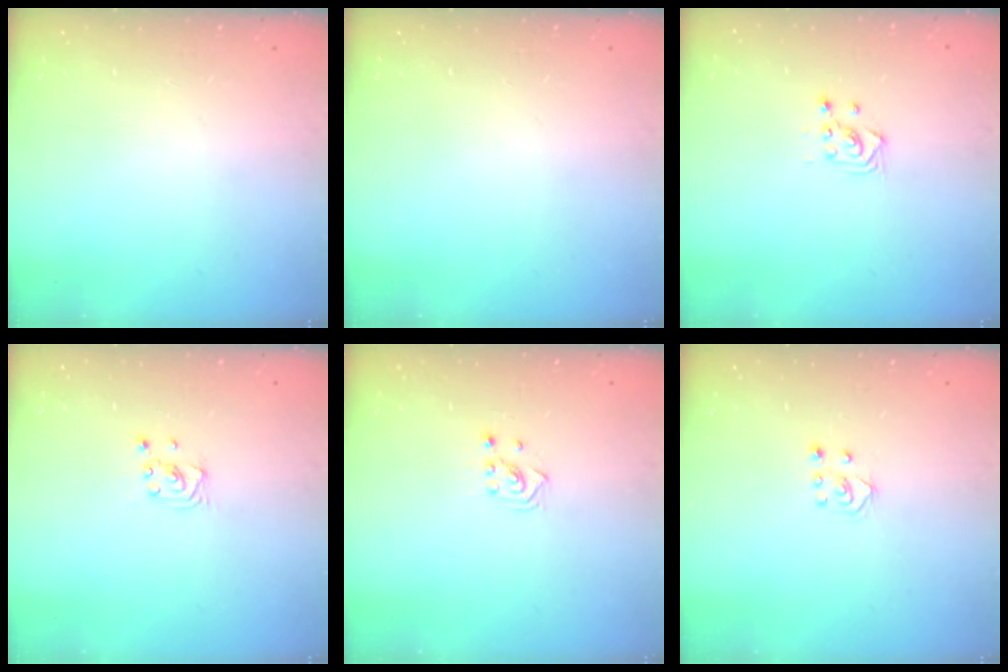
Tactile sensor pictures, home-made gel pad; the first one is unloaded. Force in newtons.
{"total": 0.0}
{"total": 3.0, "press": 3.0, "slide": 0.5}
{"total": 2.3, "press": 2.3, "slide": 0.2}
{"total": 2.5, "press": 2.4, "slide": 0.8}
{"total": 4.0, "press": 4.0, "slide": 0.3}